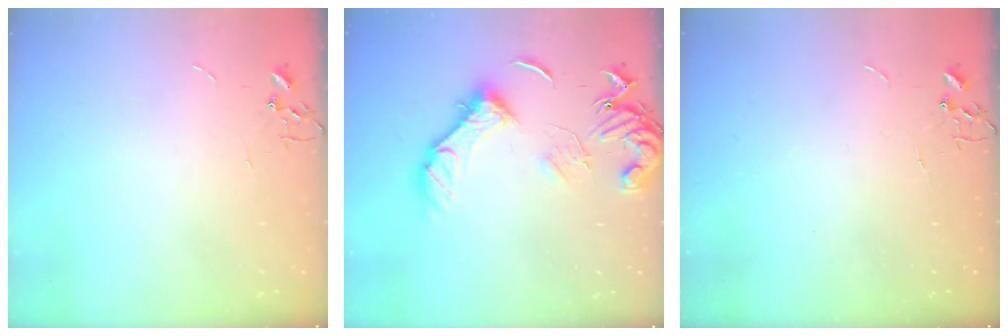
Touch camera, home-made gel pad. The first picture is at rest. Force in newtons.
{"total": 15.0, "press": 15.0, "slide": 0.8}
{"total": 0.0}